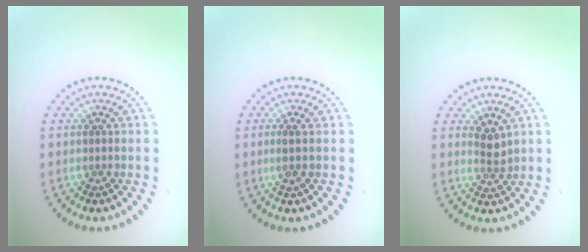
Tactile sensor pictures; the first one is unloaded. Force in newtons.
{"total": 1.0, "press": 0.7, "slide": 0.6}
{"total": 1.7, "press": 1.3, "slide": 1.1}